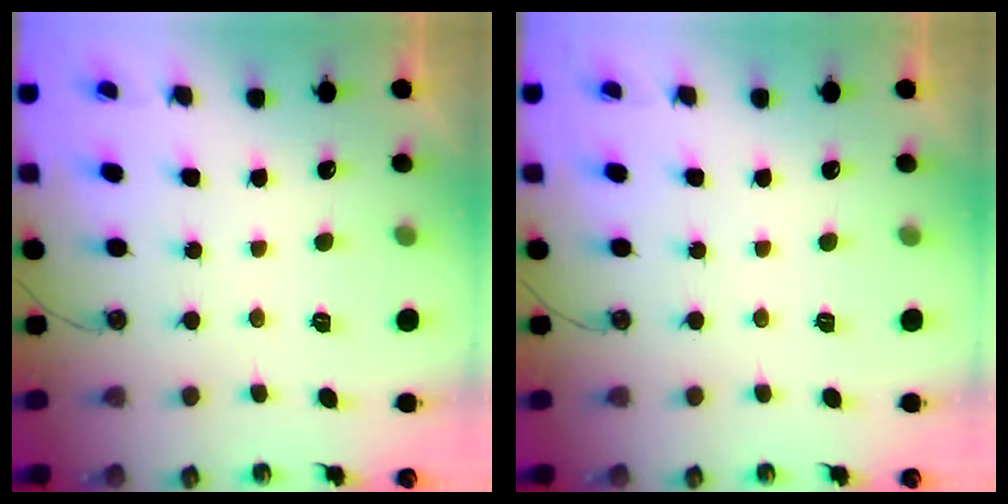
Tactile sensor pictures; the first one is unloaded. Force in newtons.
{"total": 0.0}